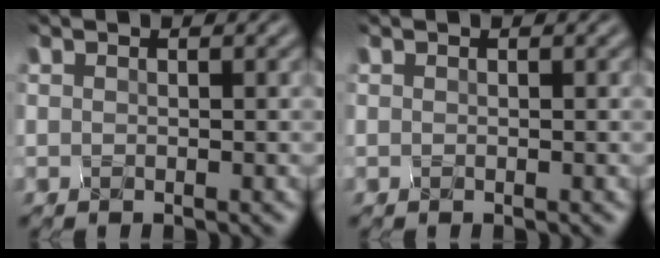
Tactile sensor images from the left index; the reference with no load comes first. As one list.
[{"total": 0.0}]